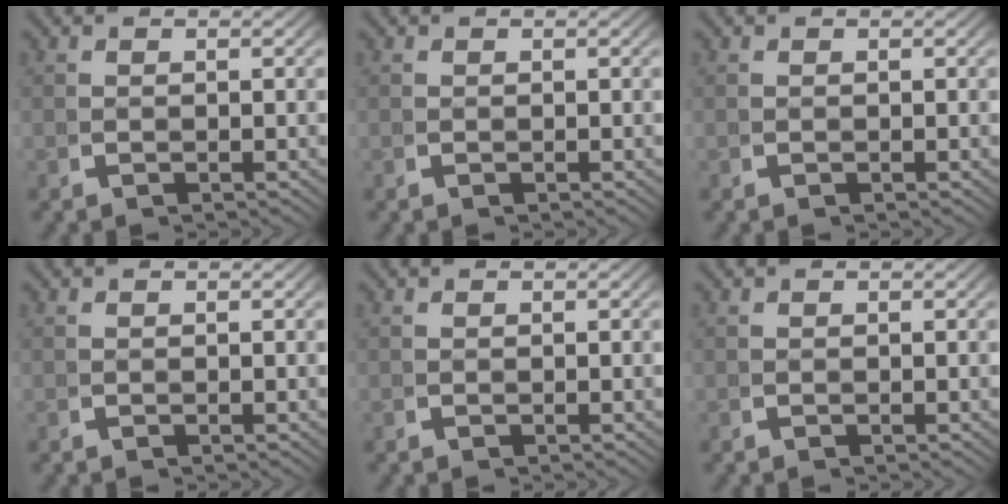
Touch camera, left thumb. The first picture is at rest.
{"total": 0.0}
{"total": 0.0}
{"total": 0.0}
{"total": 0.0}
{"total": 0.0}